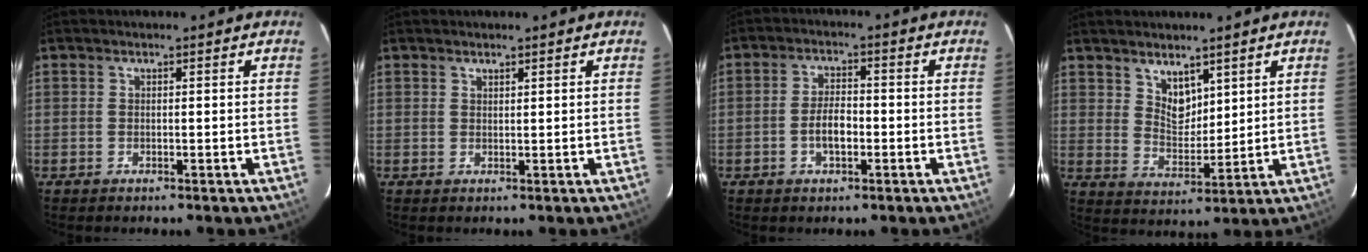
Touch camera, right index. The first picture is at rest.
{"total": 0.8, "force": [0.8, 0.2, 0.3], "torque": [-0.005, 0.001, 0.014]}
{"total": 4.7, "force": [-1.5, 2.2, 3.9], "torque": [-0.080, 0.005, -0.025]}
{"total": 6.4, "force": [4.5, 3.4, 3.1], "torque": [-0.042, 0.003, 0.088]}